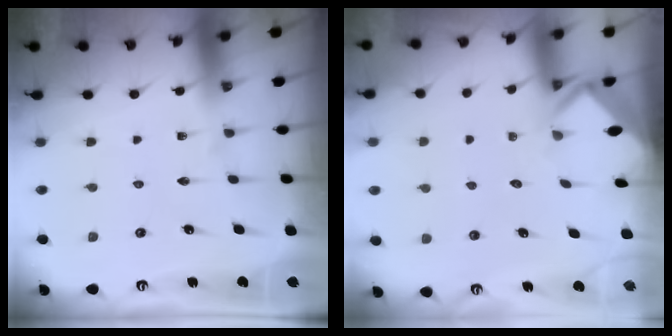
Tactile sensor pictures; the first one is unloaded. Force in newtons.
{"total": 2.8, "press": 2.8, "slide": 0.3}